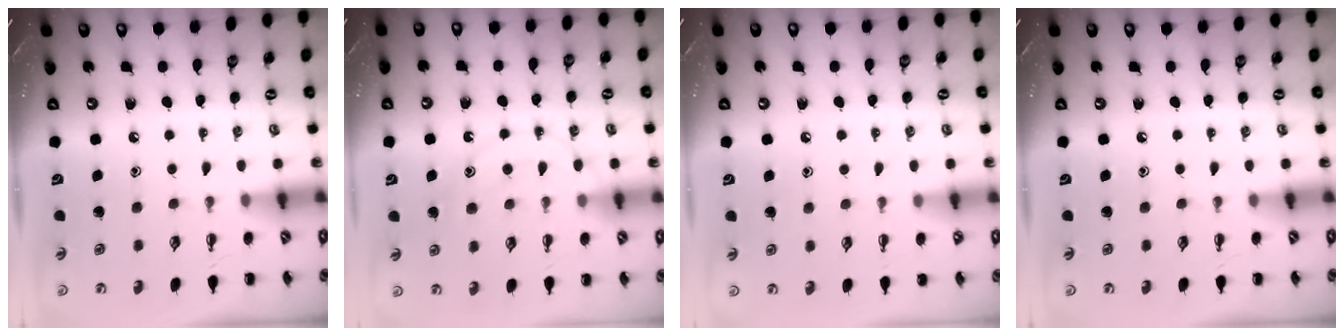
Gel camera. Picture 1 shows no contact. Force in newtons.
{"total": 11.7, "press": 11.7, "slide": 0.7}
{"total": 7.0, "press": 6.6, "slide": 2.3}
{"total": 0.0}